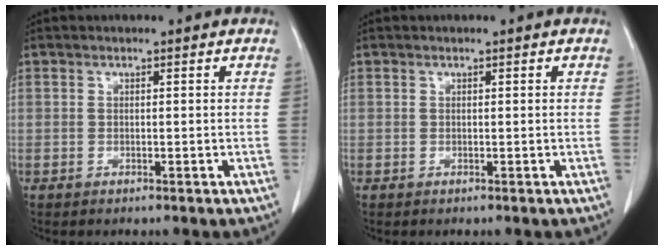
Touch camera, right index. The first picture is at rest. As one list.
[{"total": 0.0}]